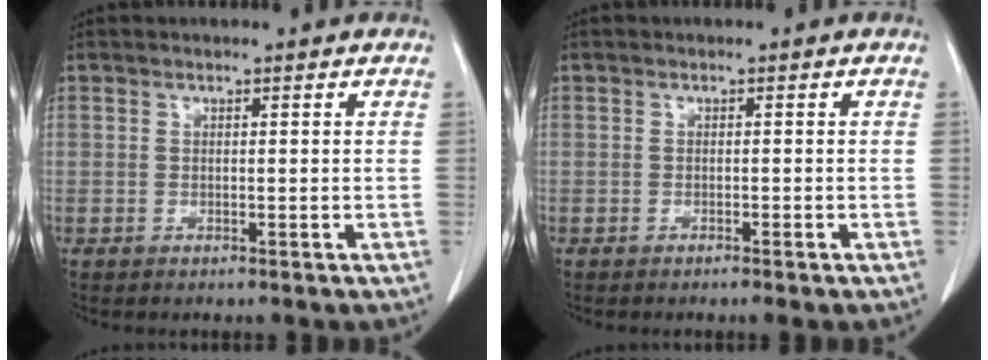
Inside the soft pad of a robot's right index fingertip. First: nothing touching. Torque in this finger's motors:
{"motor_torque": [-0.01, 0.02, -0.01, 0.00]}